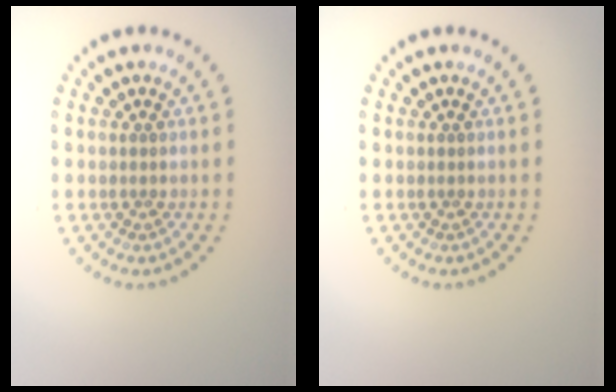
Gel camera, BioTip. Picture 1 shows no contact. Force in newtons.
{"total": 0.0}